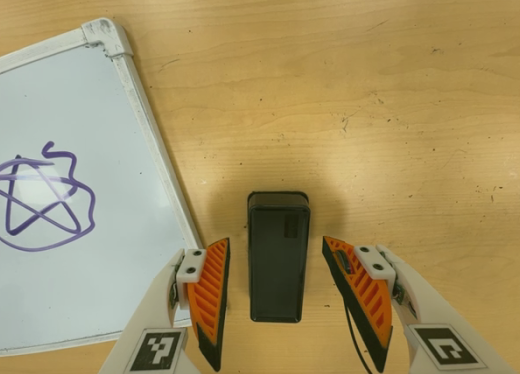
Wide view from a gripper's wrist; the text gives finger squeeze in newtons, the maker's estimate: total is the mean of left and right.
{"total": 0.0}